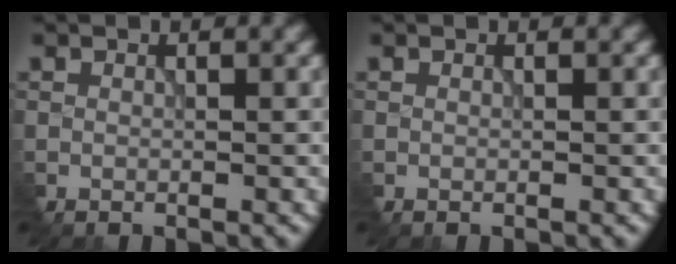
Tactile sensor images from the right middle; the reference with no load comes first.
{"total": 0.0}